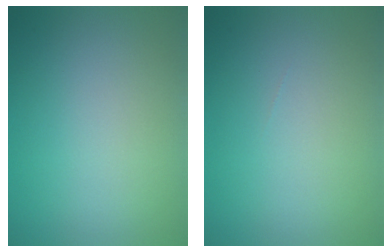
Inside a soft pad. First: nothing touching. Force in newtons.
{"total": 0.0}